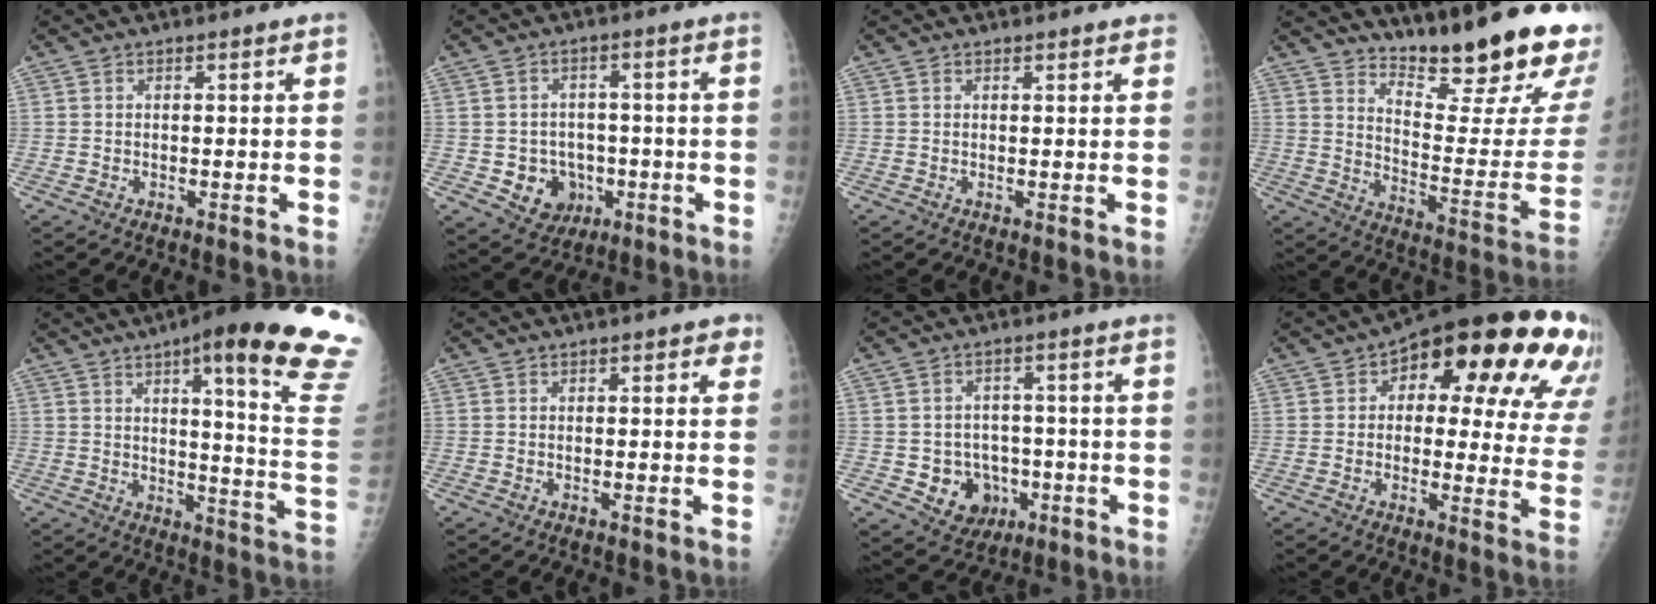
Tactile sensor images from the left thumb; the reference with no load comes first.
{"total": 7.8, "force": [-2.1, 6.9, 3.1], "torque": [-0.015, 0.014, -0.021]}
{"total": 1.5, "force": [1.3, 0.5, 0.7], "torque": [-0.002, 0.001, 0.013]}
{"total": 23.9, "force": [17.5, 5.0, 15.5], "torque": [-0.195, -0.137, 0.245]}
{"total": 26.3, "force": [16.7, 3.7, 19.9], "torque": [-0.209, -0.079, 0.208]}
{"total": 2.8, "force": [1.2, 1.4, 2.1], "torque": [-0.011, 0.001, 0.009]}
{"total": 8.6, "force": [-2.3, 7.5, 3.5], "torque": [-0.020, 0.016, -0.024]}
{"total": 25.1, "force": [11.3, 11.0, 19.6], "torque": [-0.208, 0.005, 0.137]}